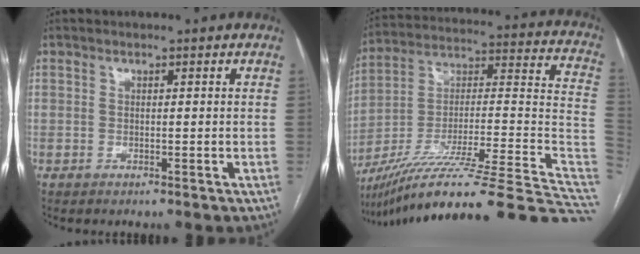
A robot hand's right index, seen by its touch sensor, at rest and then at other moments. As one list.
[{"total": 36.4, "force": [-28.7, 0.8, 22.3], "torque": [-0.235, -0.021, -0.431]}]